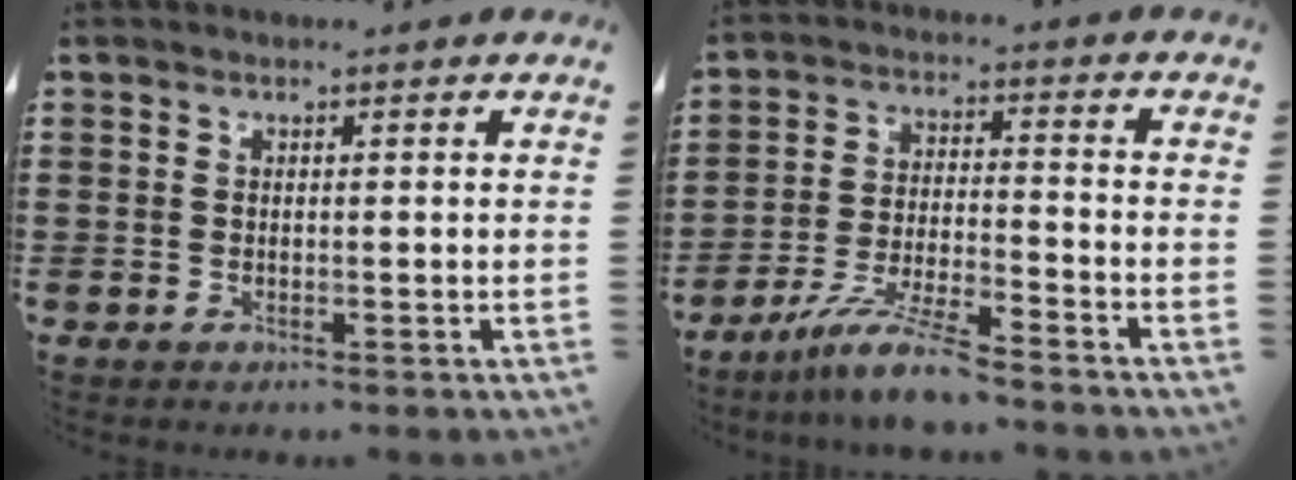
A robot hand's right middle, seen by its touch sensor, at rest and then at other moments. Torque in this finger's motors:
{"motor_torque": [1.46, -0.68, 0.30, 0.11]}